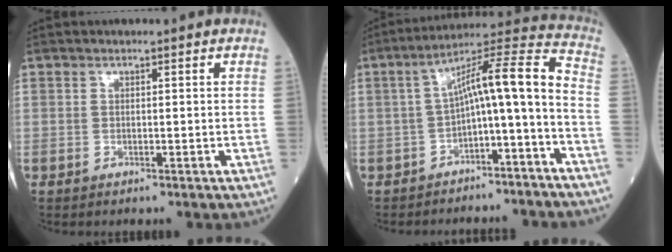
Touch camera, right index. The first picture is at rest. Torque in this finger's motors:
{"motor_torque": [0.96, -0.12, 0.50, 0.15]}